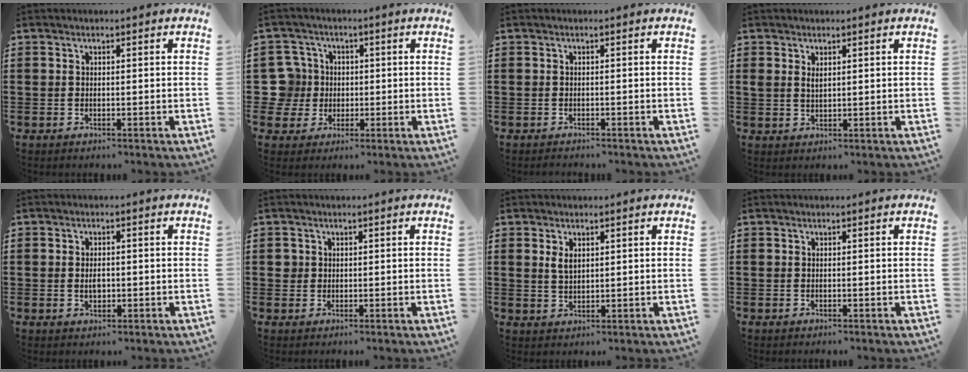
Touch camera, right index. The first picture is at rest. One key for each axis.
{"total": 6.7, "fx": 0.4, "fy": 6.5, "fz": 1.6, "tx": -0.080, "ty": 0.013, "tz": 0.005}
{"total": 0.7, "fx": -0.7, "fy": 0.0, "fz": 0.0, "tx": -0.003, "ty": -0.002, "tz": -0.014}
{"total": 1.5, "fx": 1.0, "fy": 0.8, "fz": 0.9, "tx": -0.020, "ty": 0.003, "tz": 0.018}
{"total": 2.2, "fx": -0.1, "fy": 1.2, "fz": 1.8, "tx": -0.034, "ty": 0.005, "tz": -0.003}
{"total": 1.3, "fx": 0.3, "fy": 1.2, "fz": 0.3, "tx": -0.010, "ty": 0.006, "tz": 0.006}
{"total": 2.3, "fx": 1.0, "fy": 1.2, "fz": 1.7, "tx": -0.037, "ty": 0.004, "tz": 0.017}
{"total": 0.0}